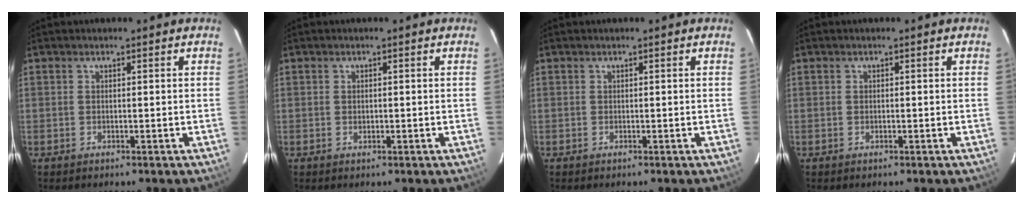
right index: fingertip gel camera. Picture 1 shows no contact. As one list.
[{"total": 0.7, "force": [-0.1, 0.5, 0.5], "torque": [-0.006, 0.003, 0.001]}, {"total": 0.0}, {"total": 0.0}]